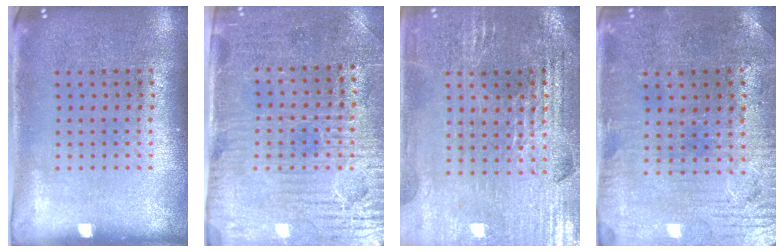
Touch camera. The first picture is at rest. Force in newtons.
{"total": 3.5, "press": 3.2, "slide": 1.6}
{"total": 2.9, "press": 2.8, "slide": 0.4}
{"total": 0.9, "press": 0.7, "slide": 0.6}